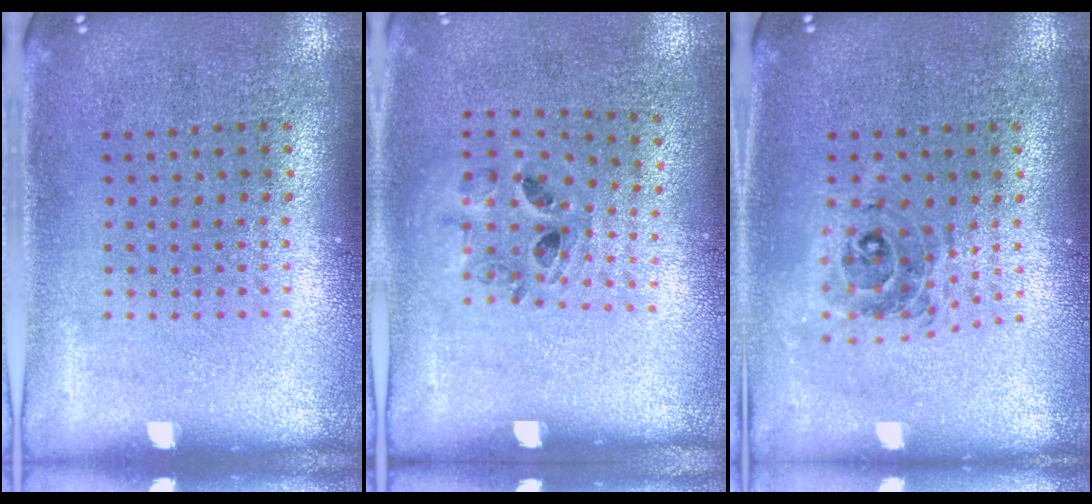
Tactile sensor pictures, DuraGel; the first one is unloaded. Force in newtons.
{"total": 0.9, "press": 0.8, "slide": 0.5}
{"total": 0.7, "press": 0.7, "slide": 0.1}